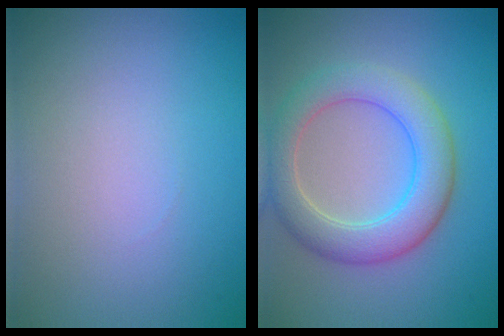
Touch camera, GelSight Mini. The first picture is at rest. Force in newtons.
{"total": 5.7, "press": 5.6, "slide": 0.6}